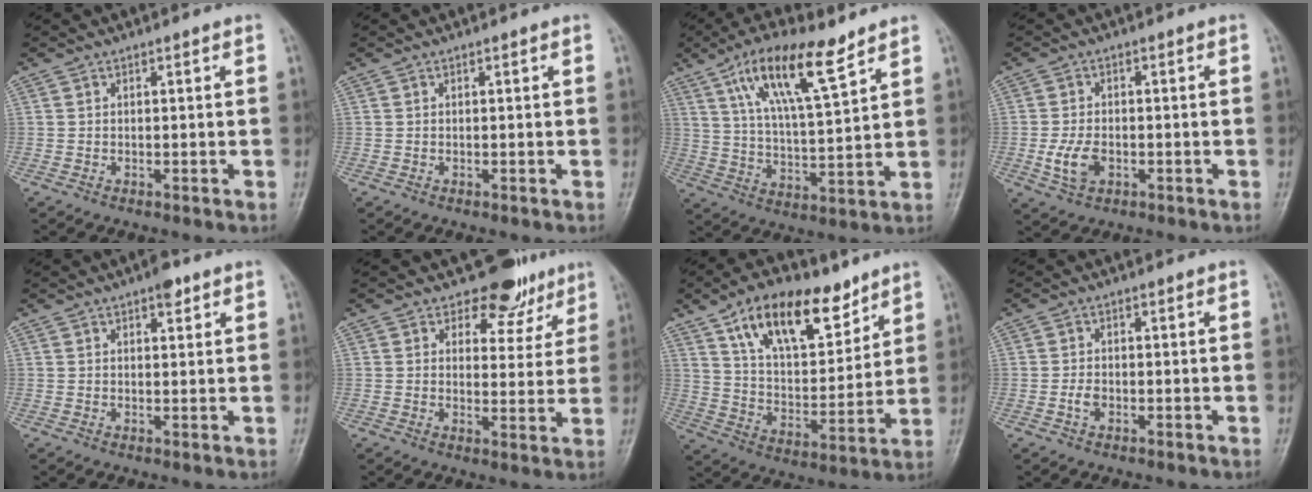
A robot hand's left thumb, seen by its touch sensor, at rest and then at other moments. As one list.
[{"total": 0.0}, {"total": 14.6, "force": [8.6, 3.9, 11.1], "torque": [-0.186, -0.031, 0.159]}, {"total": 4.7, "force": [-1.5, 3.1, 3.3], "torque": [-0.070, 0.002, -0.026]}, {"total": 2.7, "force": [1.8, 1.1, 1.7], "torque": [-0.017, -0.006, 0.020]}, {"total": 7.8, "force": [5.9, 4.7, 1.7], "torque": [0.014, -0.039, 0.070]}, {"total": 18.2, "force": [11.2, 8.7, 11.4], "torque": [-0.145, -0.052, 0.198]}, {"total": 1.5, "force": [-0.8, 1.0, 0.8], "torque": [-0.020, 0.005, -0.017]}]